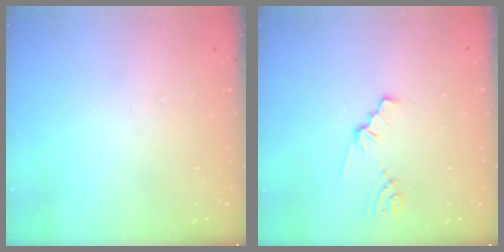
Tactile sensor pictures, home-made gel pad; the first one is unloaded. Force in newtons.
{"total": 1.5, "press": 1.5, "slide": 0.3}